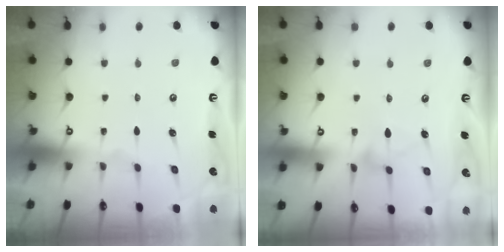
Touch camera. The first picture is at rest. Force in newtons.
{"total": 7.1, "press": 7.1, "slide": 0.5}